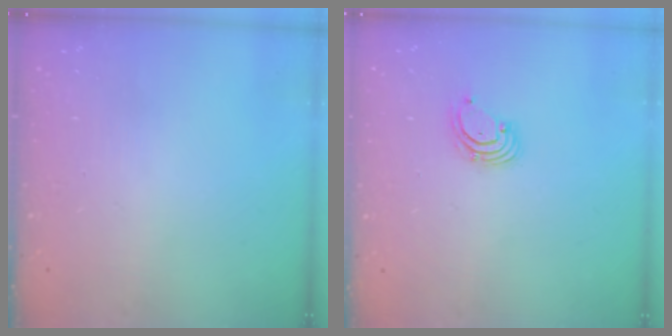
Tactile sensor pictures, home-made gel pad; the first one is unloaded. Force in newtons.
{"total": 1.8, "press": 1.8, "slide": 0.2}